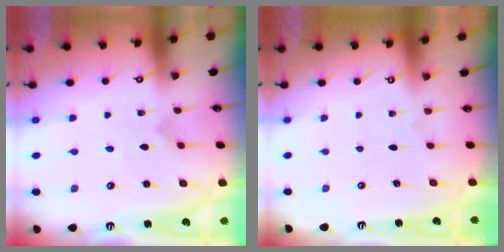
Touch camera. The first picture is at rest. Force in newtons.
{"total": 0.0}